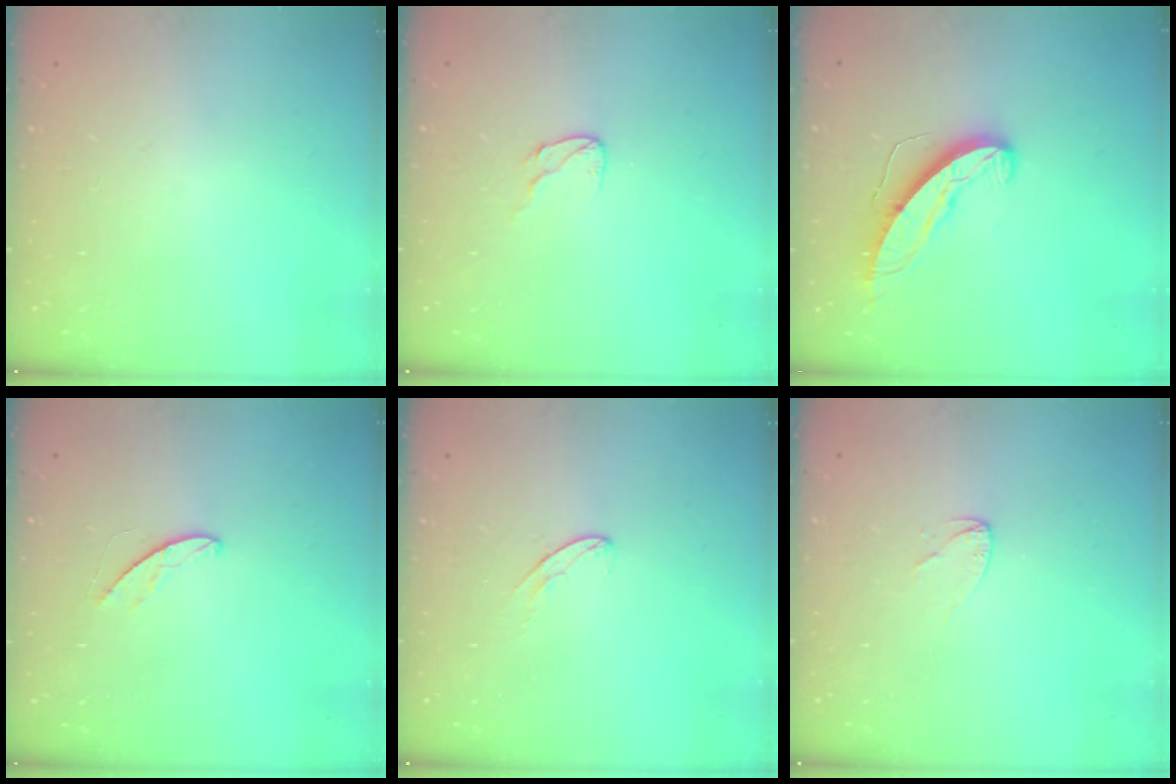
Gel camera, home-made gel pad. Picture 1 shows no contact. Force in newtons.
{"total": 5.1, "press": 5.1, "slide": 0.4}
{"total": 9.8, "press": 9.8, "slide": 0.4}
{"total": 4.8, "press": 4.8, "slide": 0.3}
{"total": 5.4, "press": 5.4, "slide": 0.4}
{"total": 3.2, "press": 3.1, "slide": 0.3}